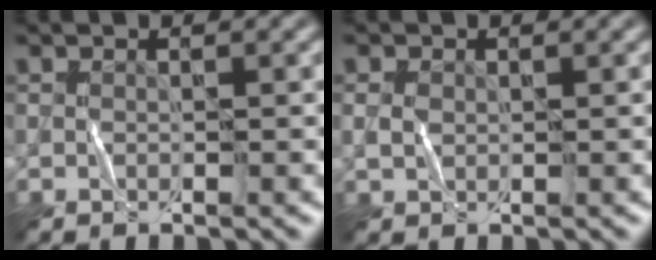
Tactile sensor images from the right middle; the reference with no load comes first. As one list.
[{"total": 1.3, "force": [0.2, 1.0, 0.8], "torque": [-0.017, 0.003, 0.003]}]